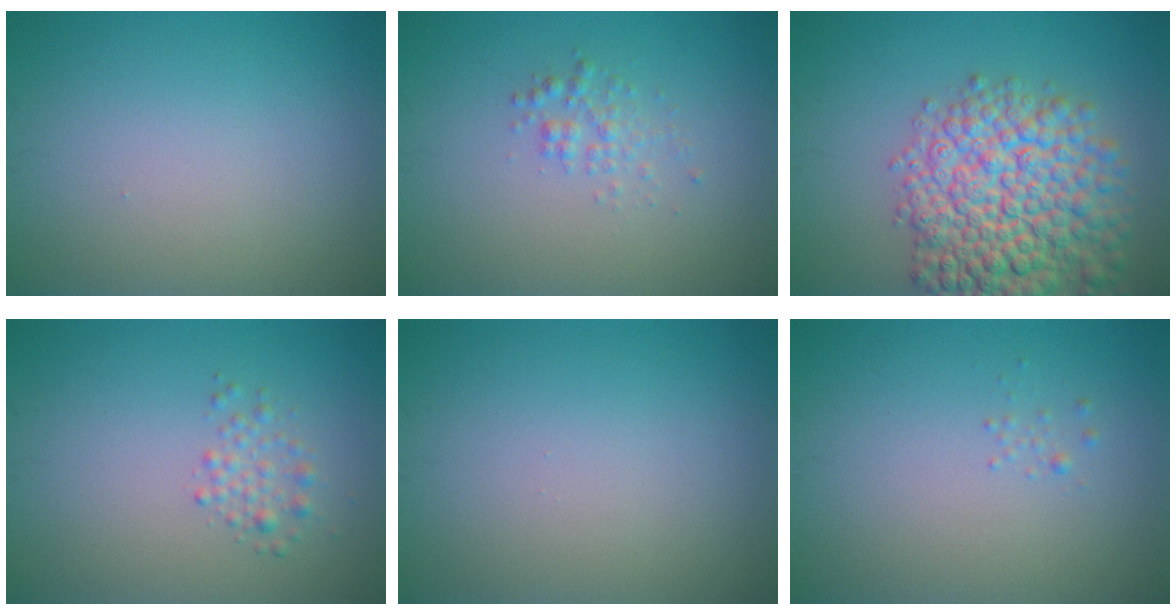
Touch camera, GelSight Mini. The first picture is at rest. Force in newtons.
{"total": 1.5, "press": 1.5, "slide": 0.0}
{"total": 10.3, "press": 10.3, "slide": 0.4}
{"total": 1.6, "press": 1.6, "slide": 0.1}
{"total": 0.0}
{"total": 0.7, "press": 0.7, "slide": 0.1}